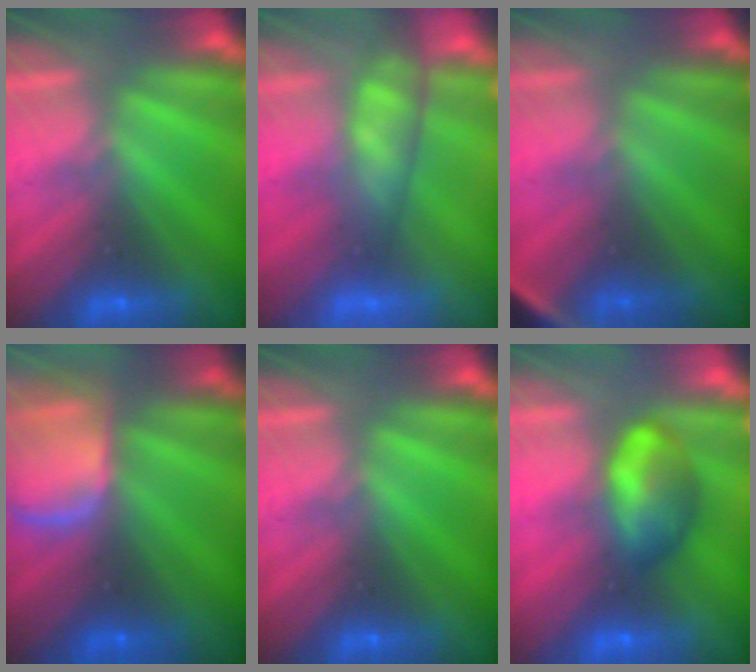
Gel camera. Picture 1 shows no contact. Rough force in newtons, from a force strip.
{"total": 4.2}
{"total": 2.8}
{"total": 8.2}
{"total": 0.0}
{"total": 7.5}